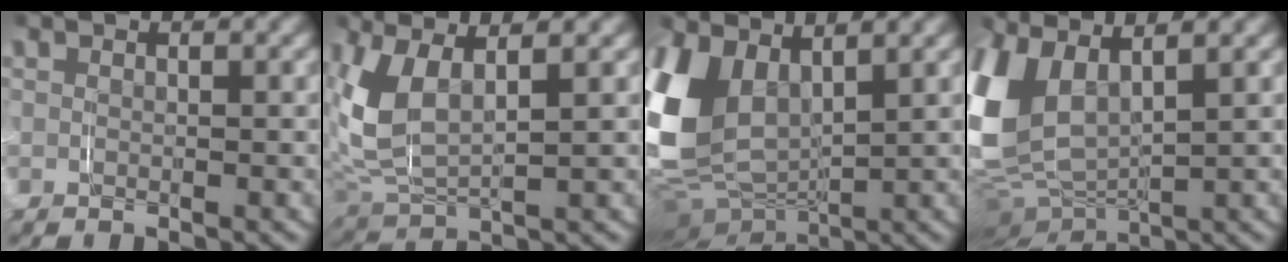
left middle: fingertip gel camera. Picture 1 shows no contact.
{"total": 6.3, "force": [1.5, 3.8, 4.8], "torque": [-0.150, -0.005, 0.027]}
{"total": 13.2, "force": [0.4, 9.7, 8.9], "torque": [-0.225, -0.024, 0.014]}
{"total": 11.9, "force": [0.6, 8.7, 8.1], "torque": [-0.217, -0.016, 0.011]}